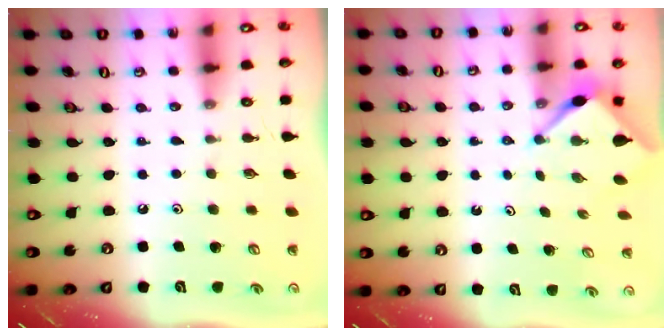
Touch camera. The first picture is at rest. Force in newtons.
{"total": 3.2, "press": 3.2, "slide": 0.4}